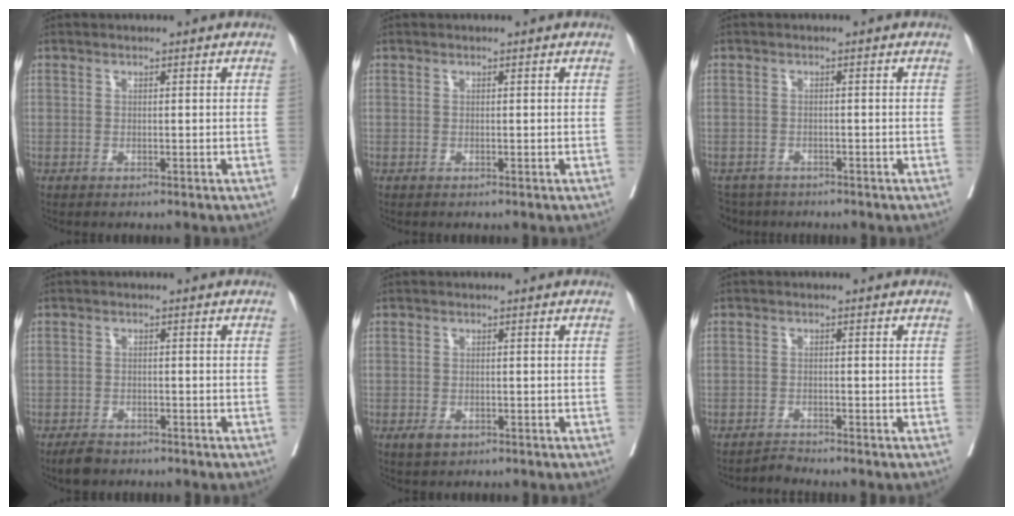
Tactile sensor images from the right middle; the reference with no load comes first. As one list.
[{"total": 0.0}, {"total": 3.9, "force": [-3.4, 1.8, -0.2], "torque": [0.008, -0.005, -0.059]}, {"total": 3.0, "force": [-2.5, 1.3, 1.2], "torque": [-0.024, -0.002, -0.041]}, {"total": 1.9, "force": [-1.0, 1.1, 1.2], "torque": [-0.022, -0.001, -0.011]}, {"total": 1.4, "force": [-1.3, -0.3, -0.4], "torque": [0.012, -0.009, -0.023]}]